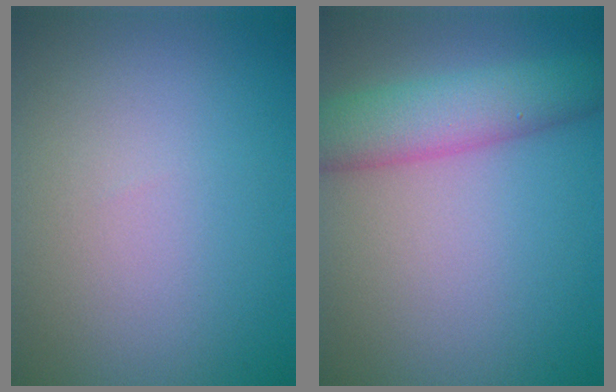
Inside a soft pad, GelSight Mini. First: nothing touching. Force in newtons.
{"total": 5.7, "press": 5.7, "slide": 0.2}